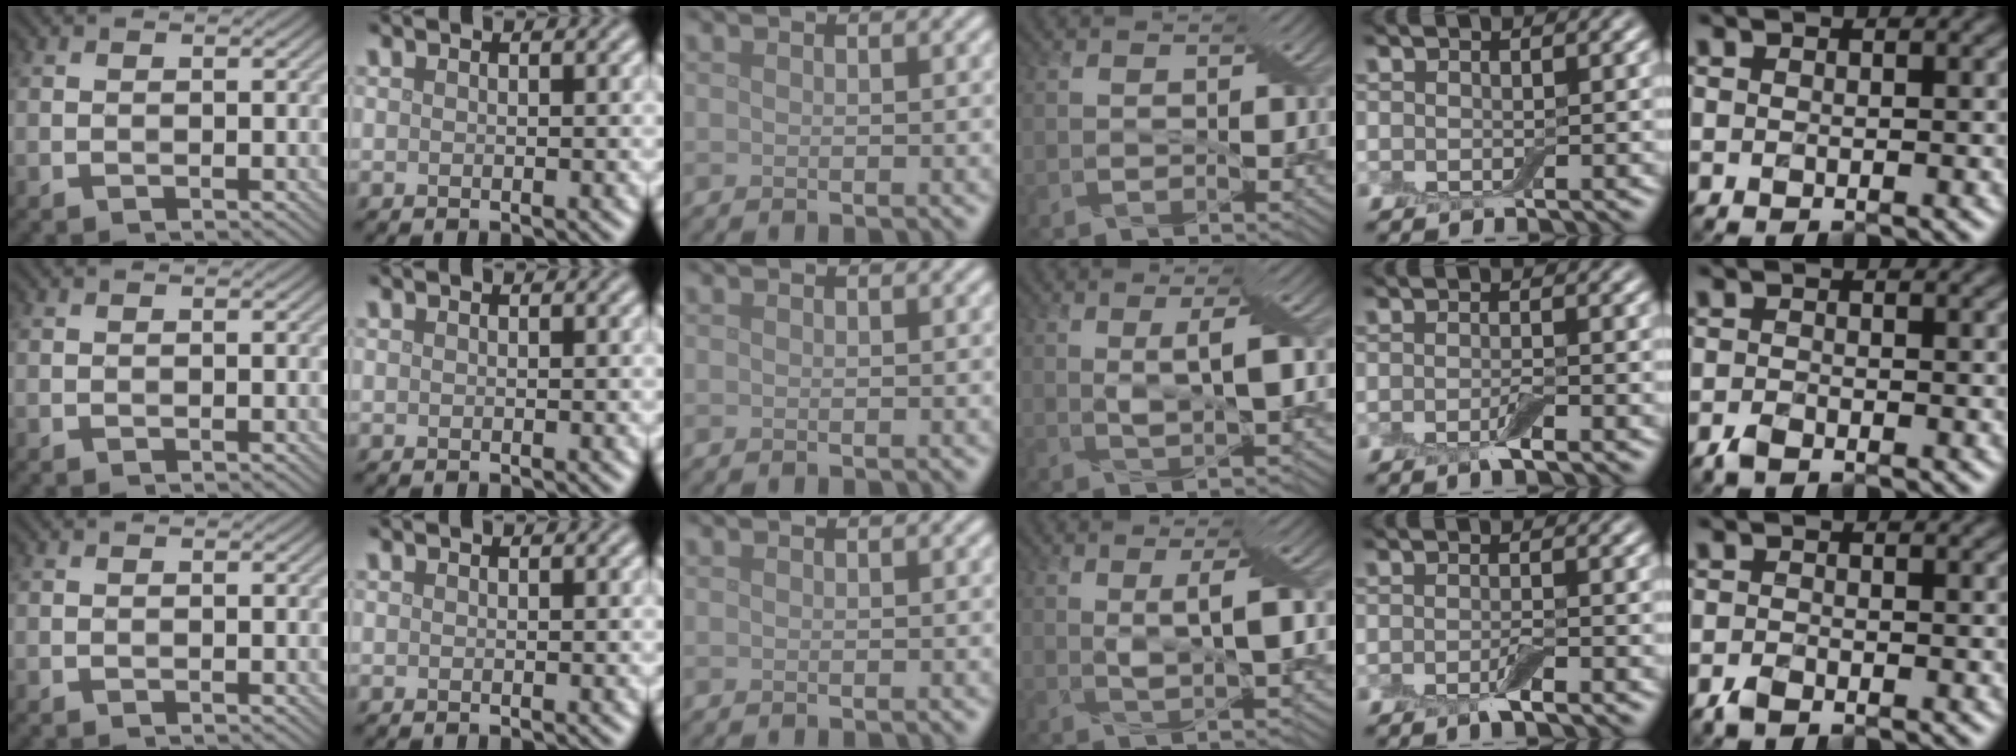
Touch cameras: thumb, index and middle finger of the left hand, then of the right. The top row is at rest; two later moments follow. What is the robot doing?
{"motion": "squeeze", "object": "air blower"}